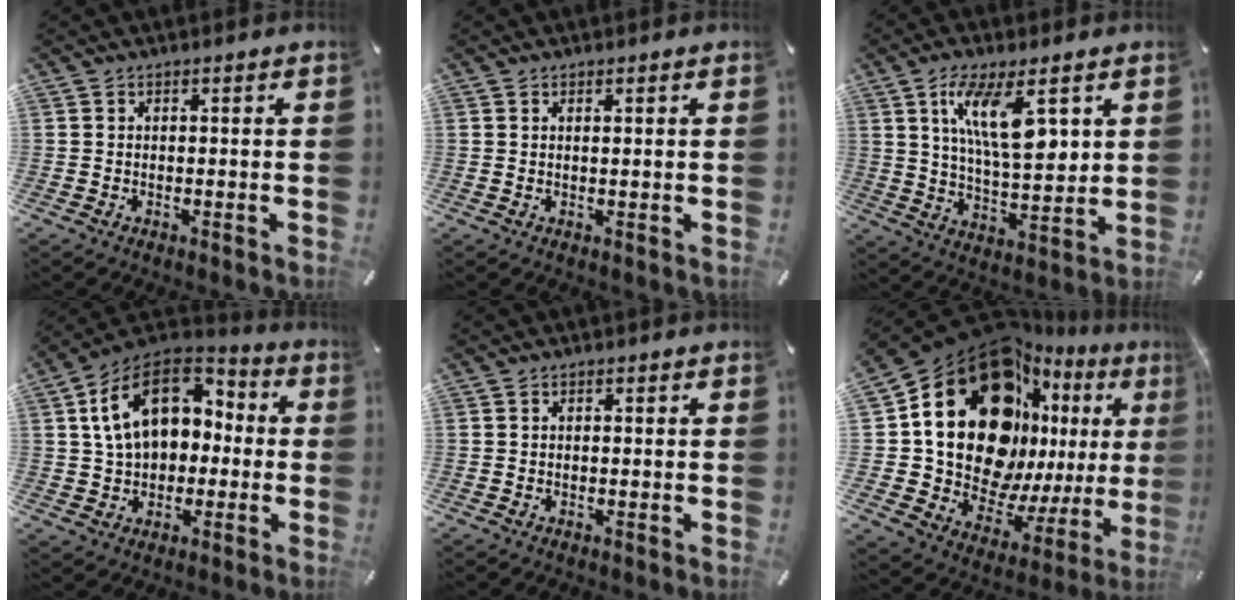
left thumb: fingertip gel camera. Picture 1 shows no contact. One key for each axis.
{"total": 0.7, "fx": 0.5, "fy": 0.0, "fz": 0.5, "tx": -0.009, "ty": -0.001, "tz": 0.009}
{"total": 14.1, "fx": 6.7, "fy": 4.9, "fz": 11.4, "tx": -0.199, "ty": -0.019, "tz": 0.112}
{"total": 16.6, "fx": 3.7, "fy": 12.2, "fz": 10.6, "tx": -0.206, "ty": 0.000, "tz": 0.067}
{"total": 0.6, "fx": 0.0, "fy": 0.3, "fz": 0.5, "tx": -0.009, "ty": 0.000, "tz": -0.001}
{"total": 27.2, "fx": 8.5, "fy": 18.4, "fz": 18.1, "tx": -0.292, "ty": -0.097, "tz": 0.175}